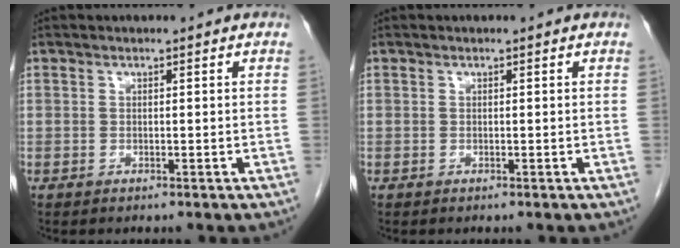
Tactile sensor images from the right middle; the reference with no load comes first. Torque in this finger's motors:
{"motor_torque": [0.25, -0.24, 0.00, 0.00]}